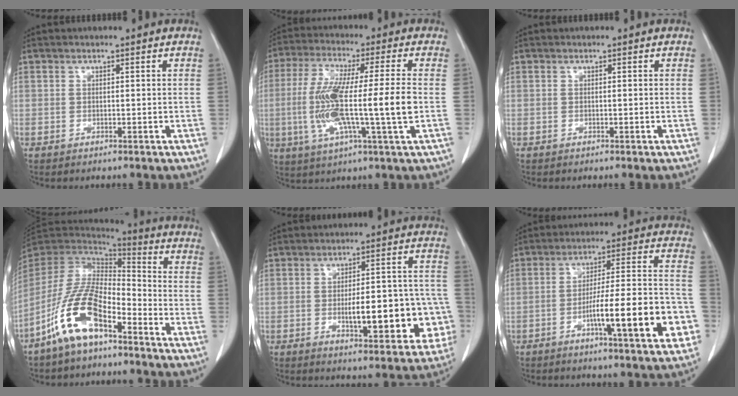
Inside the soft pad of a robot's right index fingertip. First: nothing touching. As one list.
[{"total": 14.8, "force": [-1.6, 0.4, 14.8], "torque": [-0.288, -0.004, -0.035]}, {"total": 0.0}, {"total": 13.5, "force": [-7.8, 4.5, 10.1], "torque": [-0.215, -0.002, -0.150]}, {"total": 14.7, "force": [-3.7, 4.4, 13.5], "torque": [-0.153, 0.033, -0.038]}, {"total": 15.9, "force": [-5.9, 1.8, 14.6], "torque": [-0.217, 0.013, -0.083]}]